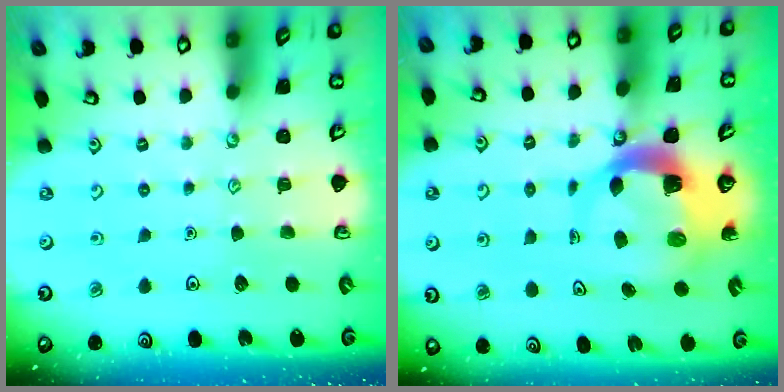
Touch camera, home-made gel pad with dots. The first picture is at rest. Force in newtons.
{"total": 6.4, "press": 6.3, "slide": 0.9}